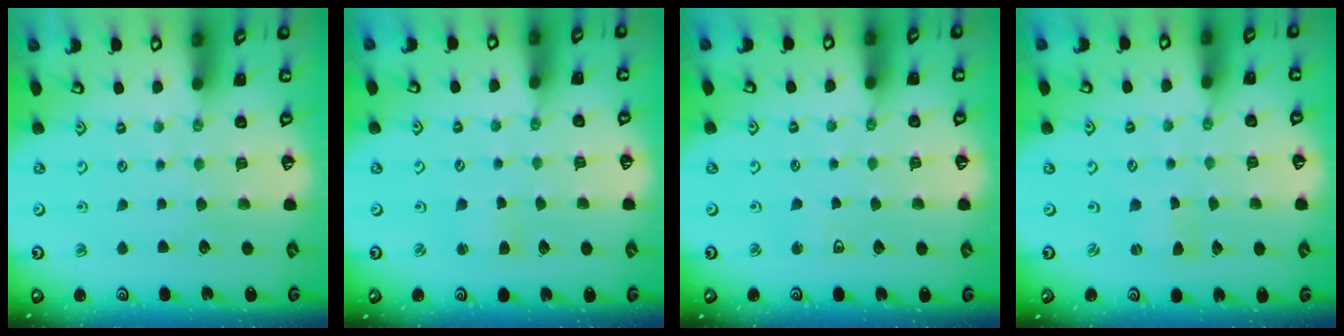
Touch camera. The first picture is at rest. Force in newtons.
{"total": 2.5, "press": 2.5, "slide": 0.3}
{"total": 2.9, "press": 2.9, "slide": 0.6}
{"total": 0.0}